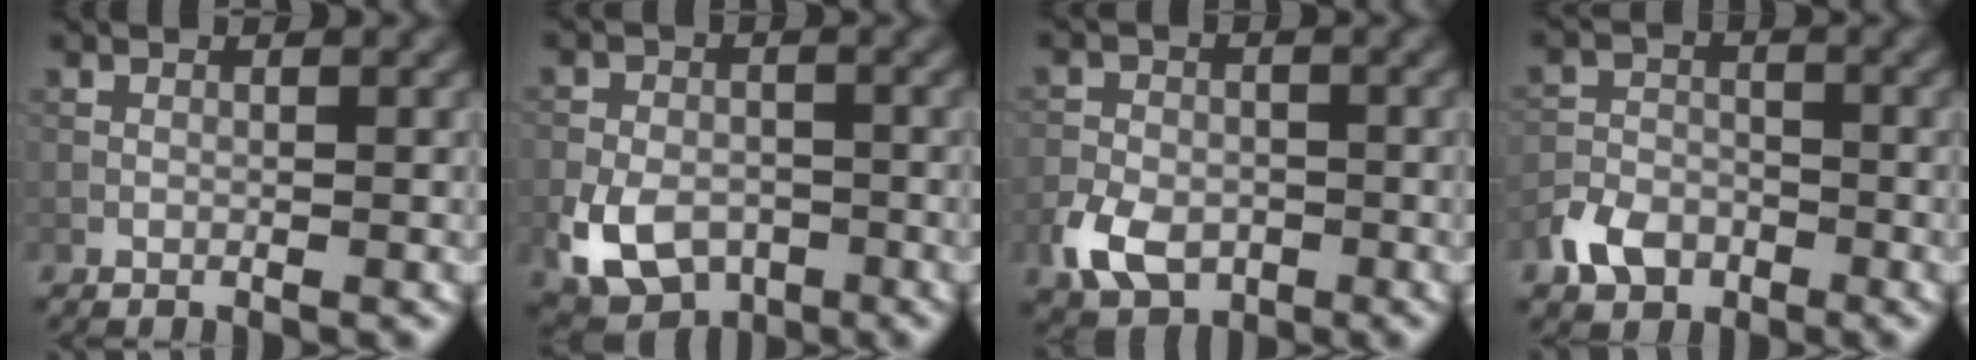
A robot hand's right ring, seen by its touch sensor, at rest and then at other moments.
{"total": 7.0, "force": [-2.8, 4.9, 4.2], "torque": [-0.085, -0.013, -0.050]}
{"total": 4.8, "force": [-2.1, 3.4, 2.7], "torque": [-0.058, -0.008, -0.043]}
{"total": 3.7, "force": [-2.2, 2.6, 1.5], "torque": [-0.030, -0.001, -0.047]}